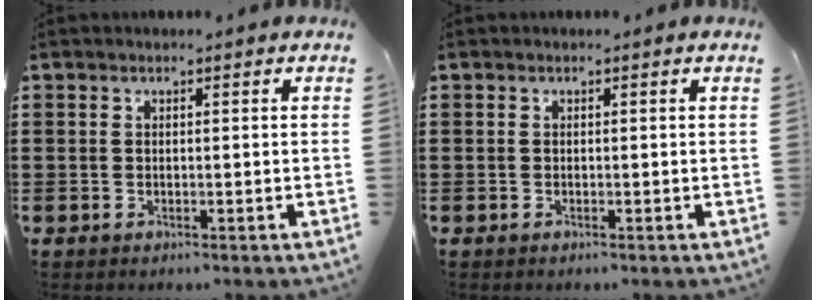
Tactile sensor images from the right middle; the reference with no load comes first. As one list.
[{"total": 0.0}]